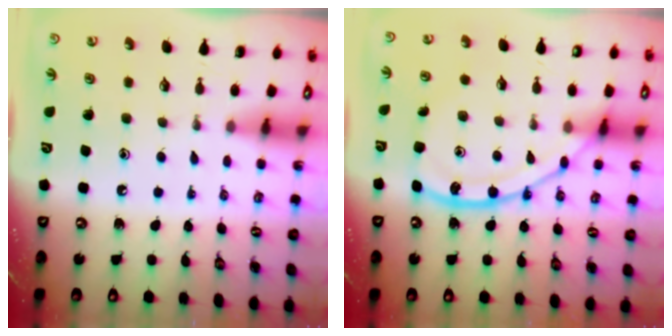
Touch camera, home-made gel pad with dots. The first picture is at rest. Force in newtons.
{"total": 12.7, "press": 12.7, "slide": 0.2}